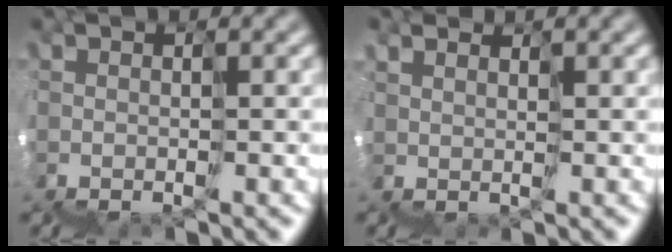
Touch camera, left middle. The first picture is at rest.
{"total": 3.3, "force": [1.4, -1.1, -2.7], "torque": [0.027, 0.020, 0.025]}